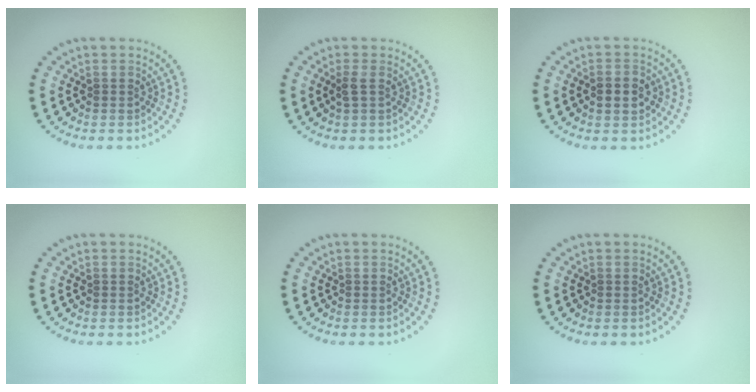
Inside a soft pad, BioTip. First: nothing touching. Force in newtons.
{"total": 1.0, "press": 0.9, "slide": 0.4}
{"total": 2.7, "press": 2.7, "slide": 0.2}
{"total": 0.0}
{"total": 0.0}
{"total": 0.0}